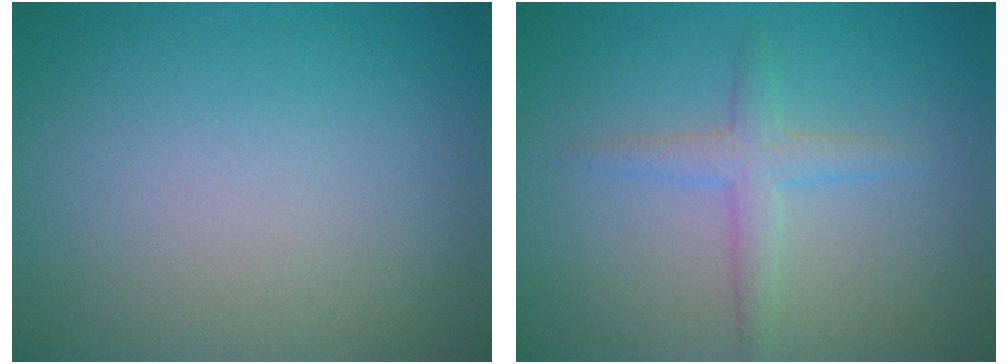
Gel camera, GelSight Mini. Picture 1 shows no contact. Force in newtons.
{"total": 2.0, "press": 2.0, "slide": 0.1}